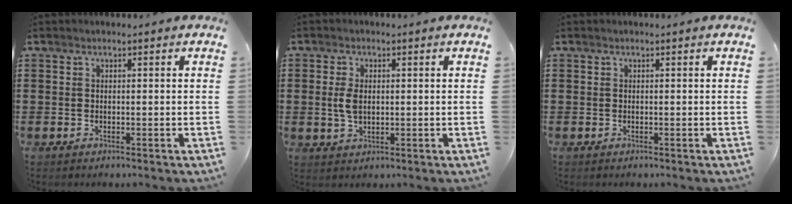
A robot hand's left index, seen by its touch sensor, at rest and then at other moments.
{"total": 3.7, "force": [0.4, 2.1, 3.0], "torque": [-0.078, 0.001, 0.003]}
{"total": 0.0}